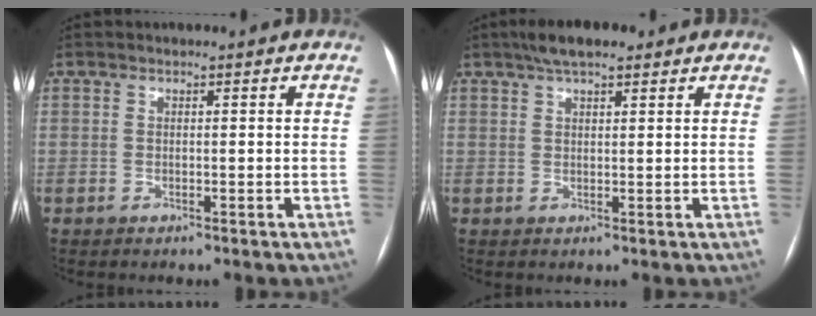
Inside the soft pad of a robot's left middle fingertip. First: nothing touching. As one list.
[{"total": 5.7, "force": [4.1, 1.6, 3.7], "torque": [-0.066, 0.024, 0.067]}]